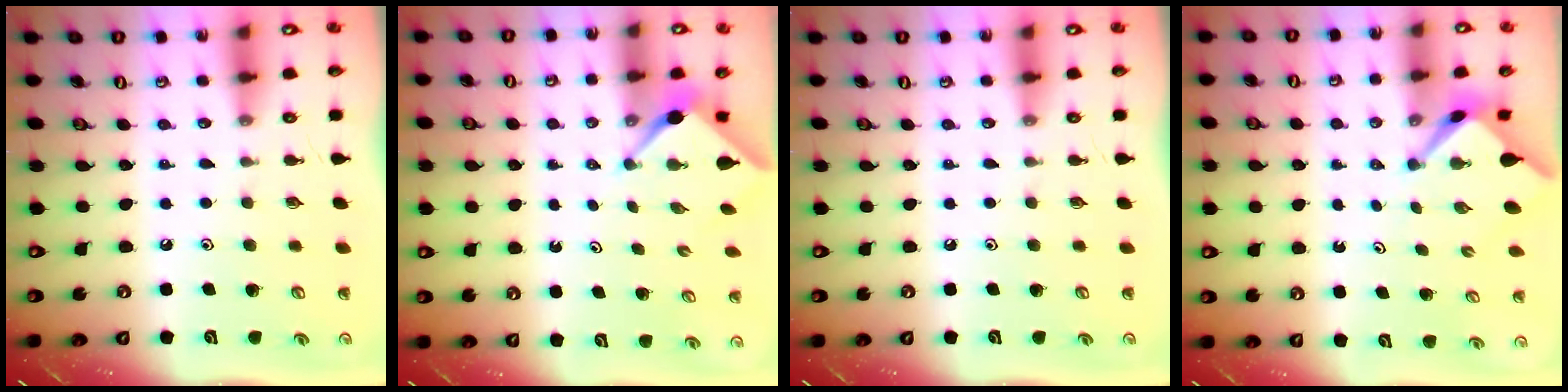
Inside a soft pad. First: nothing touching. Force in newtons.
{"total": 2.6, "press": 2.6, "slide": 0.3}
{"total": 0.0}
{"total": 2.4, "press": 2.4, "slide": 0.2}